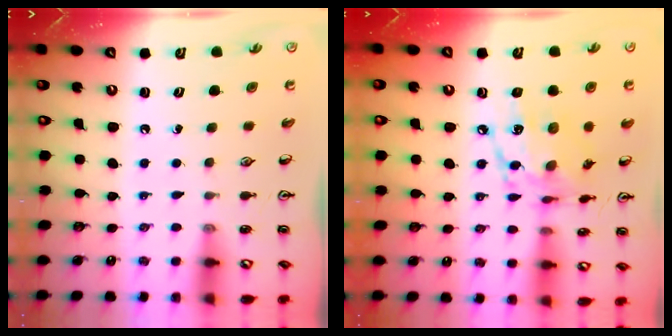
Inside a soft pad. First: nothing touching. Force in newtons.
{"total": 12.6, "press": 12.6, "slide": 0.8}